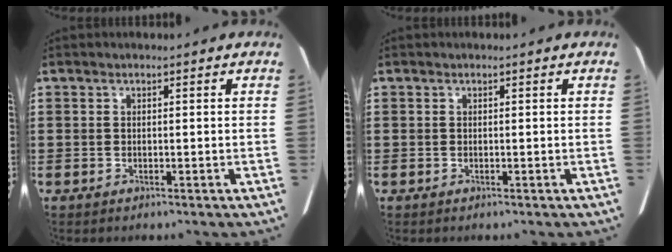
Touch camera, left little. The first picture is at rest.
{"total": 0.0}